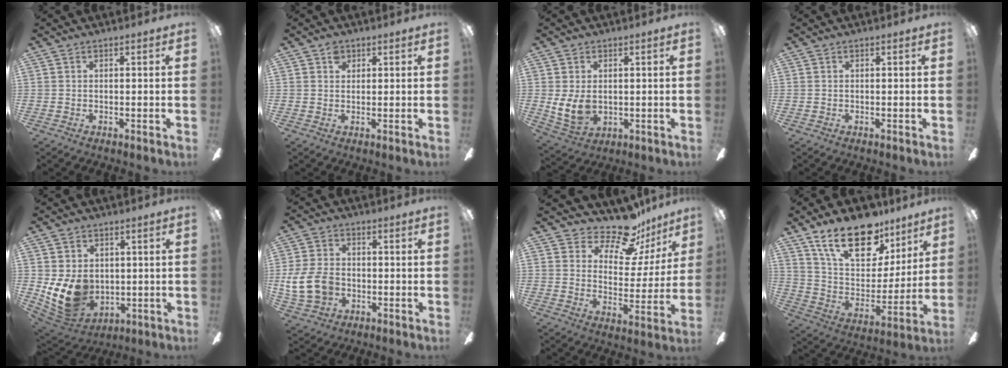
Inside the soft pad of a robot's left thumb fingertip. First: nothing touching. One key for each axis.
{"total": 2.4, "fx": 1.4, "fy": 1.7, "fz": 0.9, "tx": -0.012, "ty": 0.000, "tz": 0.024}
{"total": 7.8, "fx": 0.4, "fy": 5.7, "fz": 5.3, "tx": -0.124, "ty": -0.005, "tz": 0.008}
{"total": 0.0}
{"total": 12.4, "fx": 0.1, "fy": 9.9, "fz": 7.4, "tx": -0.158, "ty": -0.015, "tz": 0.004}
{"total": 12.0, "fx": -2.1, "fy": 9.0, "fz": 7.7, "tx": -0.175, "ty": 0.021, "tz": -0.033}
{"total": 14.4, "fx": 12.0, "fy": 5.7, "fz": 5.8, "tx": -0.091, "ty": -0.092, "tz": 0.206}
{"total": 21.8, "fx": 14.5, "fy": 10.7, "fz": 12.3, "tx": -0.210, "ty": -0.077, "tz": 0.261}